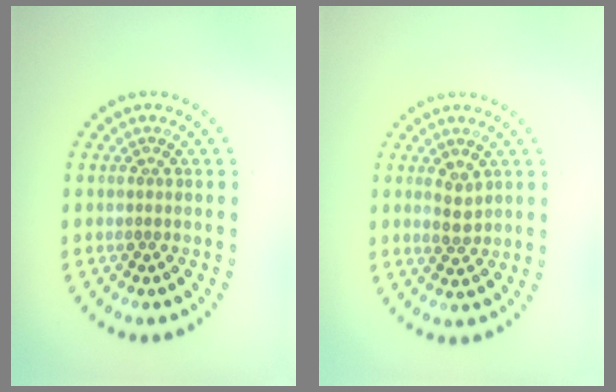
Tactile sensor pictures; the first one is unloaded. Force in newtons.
{"total": 1.8, "press": 1.7, "slide": 0.5}